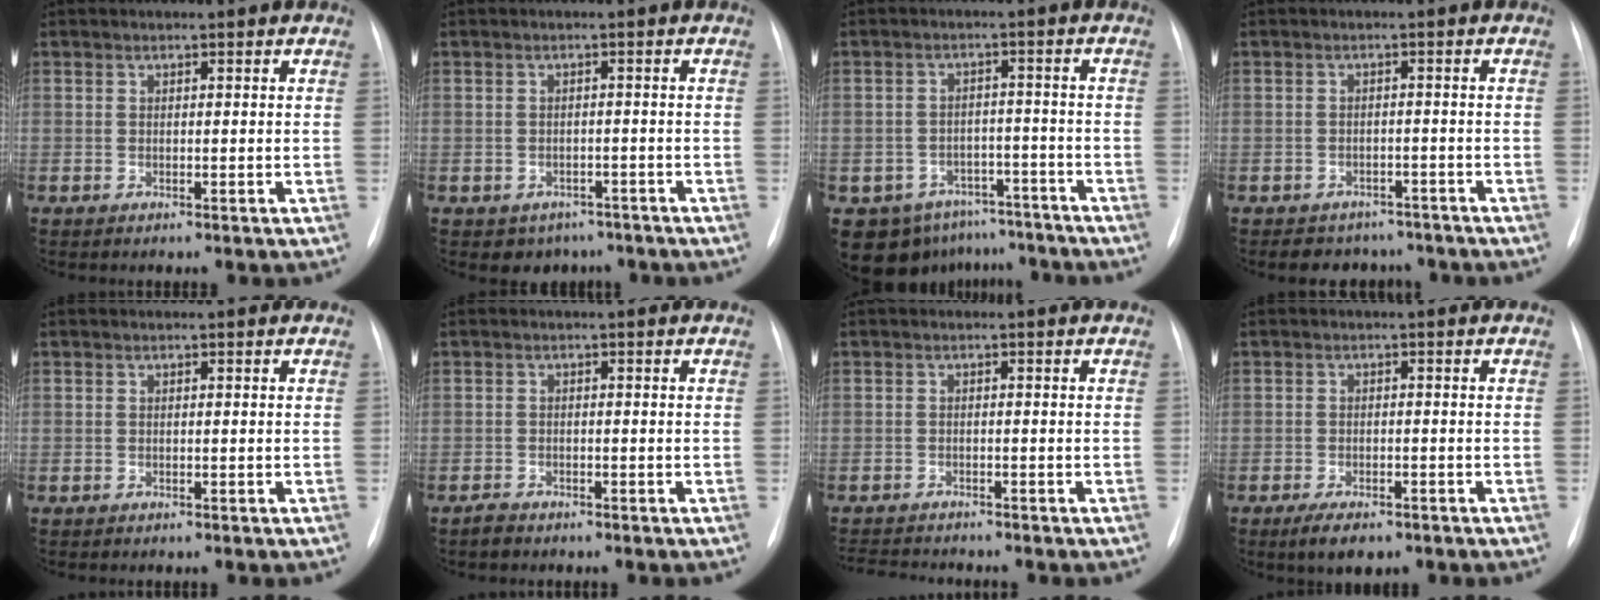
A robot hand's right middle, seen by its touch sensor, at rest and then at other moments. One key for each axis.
{"total": 4.1, "fx": -2.8, "fy": 2.9, "fz": 0.4, "tx": 0.000, "ty": 0.014, "tz": -0.033}
{"total": 11.0, "fx": -8.2, "fy": 7.0, "fz": 2.1, "tx": -0.029, "ty": 0.025, "tz": -0.102}
{"total": 5.8, "fx": -4.9, "fy": 3.1, "fz": 0.3, "tx": 0.005, "ty": 0.014, "tz": -0.060}
{"total": 0.0}
{"total": 1.4, "fx": -1.2, "fy": 0.6, "fz": 0.3, "tx": -0.013, "ty": -0.002, "tz": -0.021}
{"total": 5.3, "fx": -5.1, "fy": 0.5, "fz": 1.2, "tx": -0.019, "ty": -0.011, "tz": -0.081}
{"total": 4.6, "fx": -3.2, "fy": 1.7, "fz": 2.8, "tx": -0.050, "ty": -0.006, "tz": -0.045}